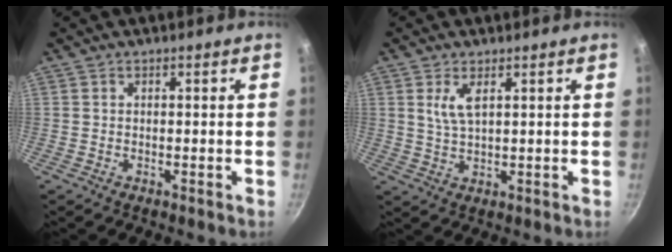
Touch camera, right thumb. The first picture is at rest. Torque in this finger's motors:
{"motor_torque": [-0.35, 0.40, 0.21, -0.14, 0.02]}